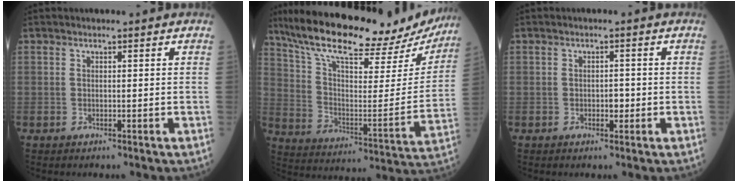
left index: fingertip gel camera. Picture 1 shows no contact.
{"total": 27.5, "force": [23.4, 6.5, 12.8], "torque": [-0.215, -0.019, 0.330]}
{"total": 1.6, "force": [-0.6, 0.8, 1.2], "torque": [-0.014, 0.000, -0.011]}